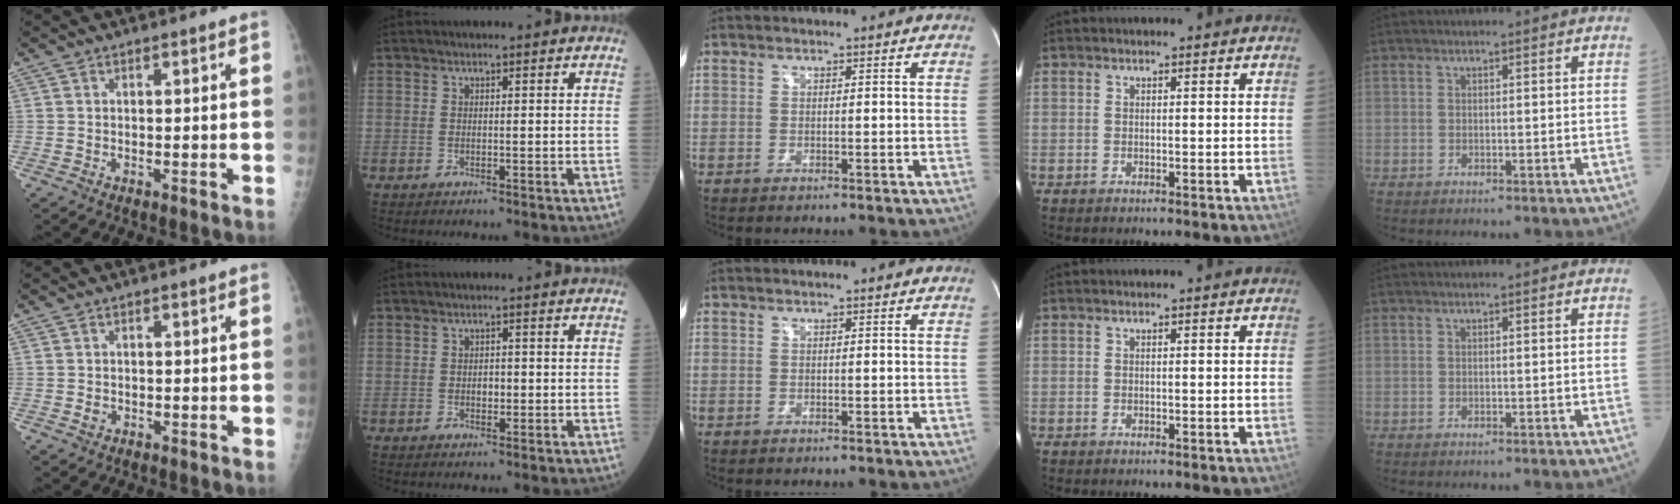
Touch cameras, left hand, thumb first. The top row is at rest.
{"thumb": {"total": 1.0, "force": [-0.1, 0.9, 0.5], "torque": [-0.005, 0.001, 0.001]}, "index": {"total": 1.4, "force": [-0.2, 0.9, 1.0], "torque": [-0.016, 0.002, -0.001]}}